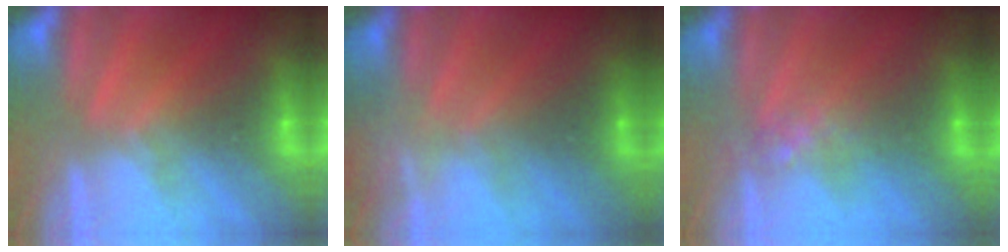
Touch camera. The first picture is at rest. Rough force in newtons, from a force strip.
{"total": 2.3}
{"total": 4.7}